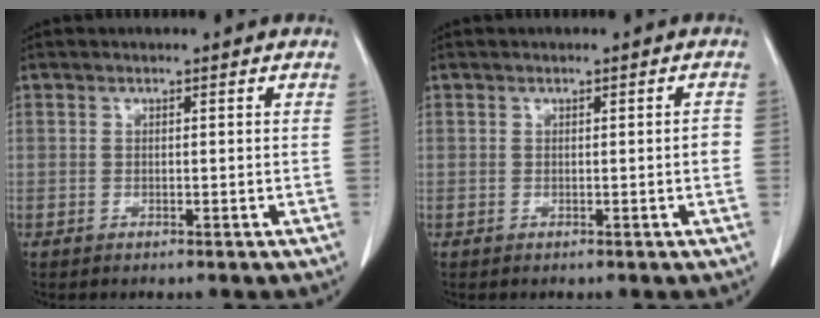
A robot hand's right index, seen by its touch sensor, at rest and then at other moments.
{"total": 1.2, "force": [-0.2, 0.1, 1.2], "torque": [-0.014, 0.000, 0.000]}